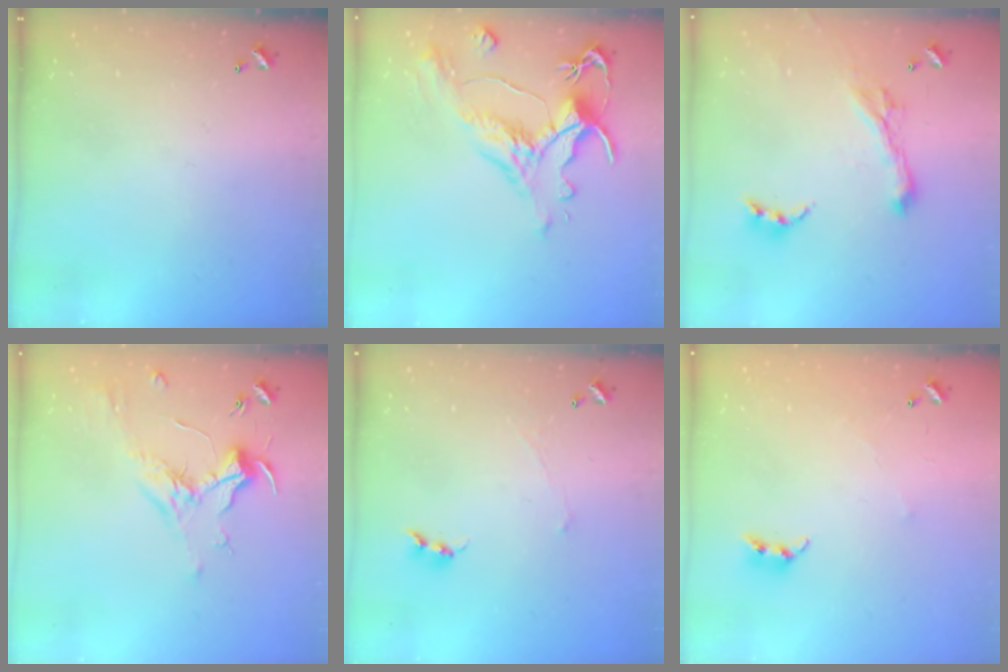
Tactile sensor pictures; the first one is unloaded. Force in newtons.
{"total": 1.5, "press": 0.1, "slide": 1.5}
{"total": 2.8, "press": 2.5, "slide": 1.3}
{"total": 2.0, "press": 1.9, "slide": 0.6}
{"total": 1.0, "press": 0.8, "slide": 0.6}
{"total": 5.0, "press": 4.9, "slide": 0.2}